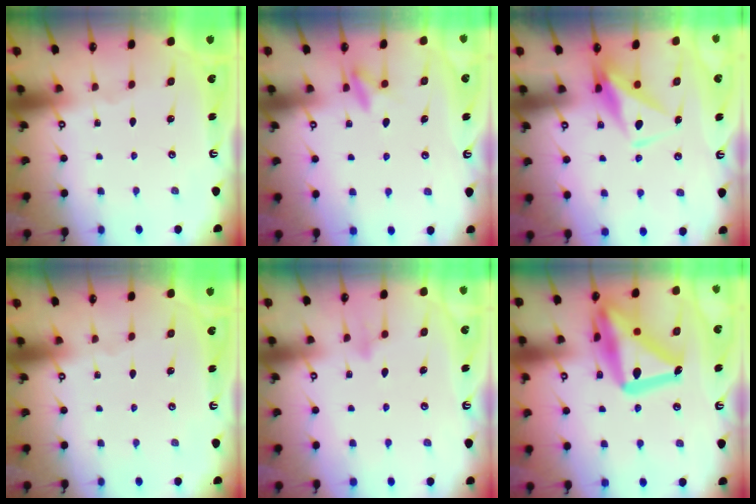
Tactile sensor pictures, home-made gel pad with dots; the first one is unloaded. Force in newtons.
{"total": 8.7, "press": 8.4, "slide": 2.1}
{"total": 9.6, "press": 9.5, "slide": 1.3}
{"total": 0.0}
{"total": 7.7, "press": 7.7, "slide": 0.8}
{"total": 25.0, "press": 24.9, "slide": 1.9}